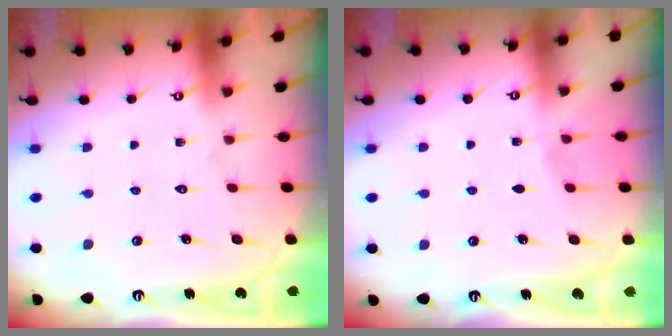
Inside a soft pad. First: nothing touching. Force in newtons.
{"total": 2.1, "press": 2.1, "slide": 0.4}